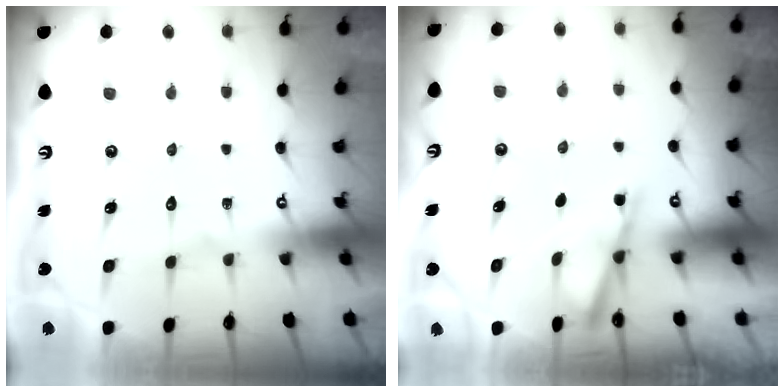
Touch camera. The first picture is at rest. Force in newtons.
{"total": 1.6, "press": 1.6, "slide": 0.2}